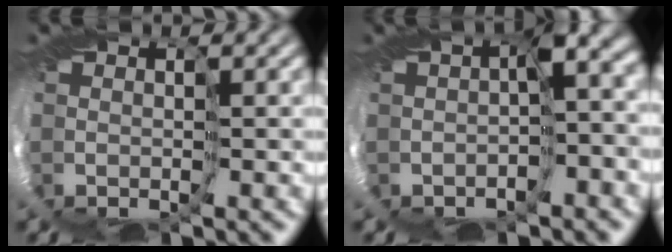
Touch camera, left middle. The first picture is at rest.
{"total": 4.7, "force": [-0.2, 1.8, 4.4], "torque": [-0.078, -0.005, -0.007]}